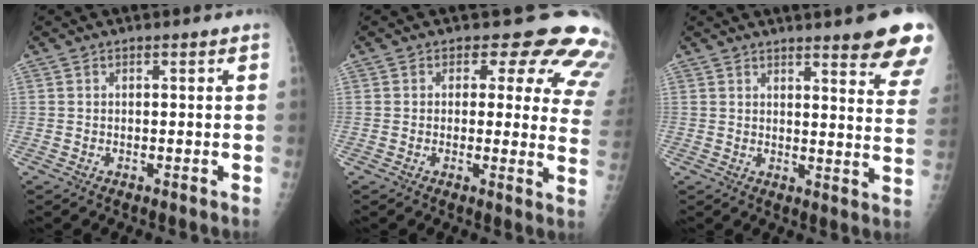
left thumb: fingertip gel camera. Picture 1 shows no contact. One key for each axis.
{"total": 13.5, "fx": 9.8, "fy": 7.0, "fz": 6.1, "tx": -0.002, "ty": -0.050, "tz": 0.073}
{"total": 14.7, "fx": 11.2, "fy": 2.0, "fz": 9.2, "tx": -0.085, "ty": -0.068, "tz": 0.124}